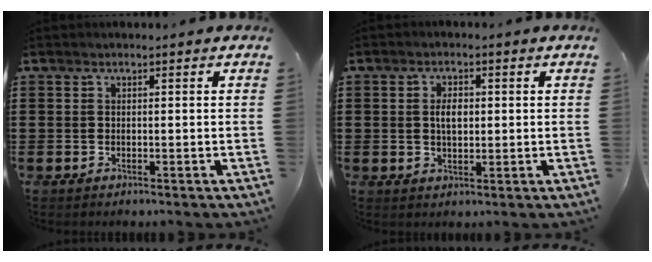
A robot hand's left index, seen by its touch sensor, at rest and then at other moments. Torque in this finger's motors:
{"motor_torque": [2.14, 0.00, 0.41, 0.10]}